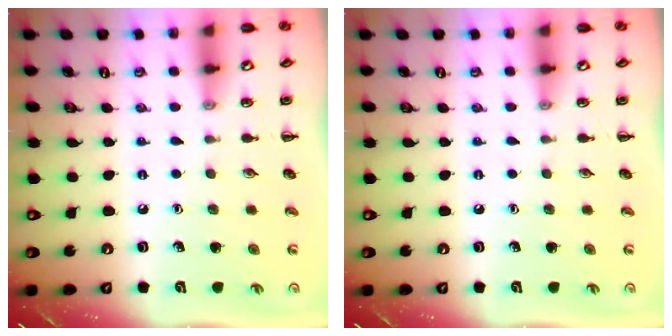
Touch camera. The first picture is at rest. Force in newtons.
{"total": 0.0}